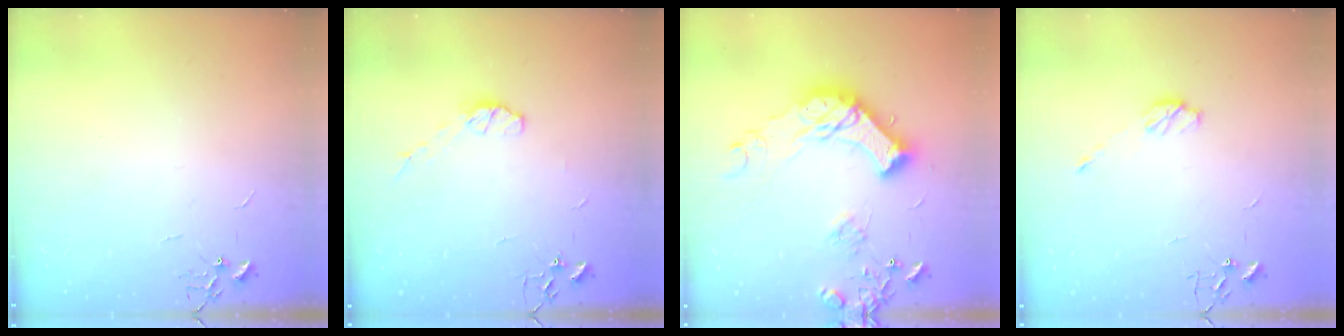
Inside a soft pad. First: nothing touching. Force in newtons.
{"total": 5.9, "press": 5.9, "slide": 0.9}
{"total": 20.8, "press": 20.7, "slide": 2.1}
{"total": 5.5, "press": 5.5, "slide": 0.4}